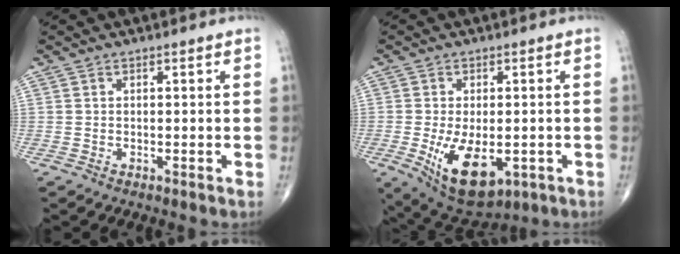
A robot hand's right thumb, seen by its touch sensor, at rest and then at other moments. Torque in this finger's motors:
{"motor_torque": [0.12, 0.38, 0.78, 0.50, 0.26]}